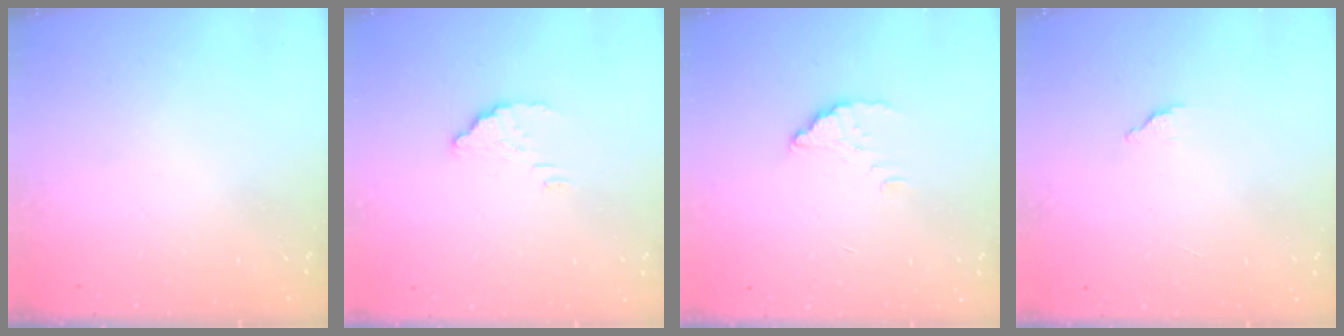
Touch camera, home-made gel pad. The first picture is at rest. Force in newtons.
{"total": 2.9, "press": 2.9, "slide": 0.3}
{"total": 2.2, "press": 2.2, "slide": 0.2}
{"total": 1.5, "press": 1.5, "slide": 0.1}